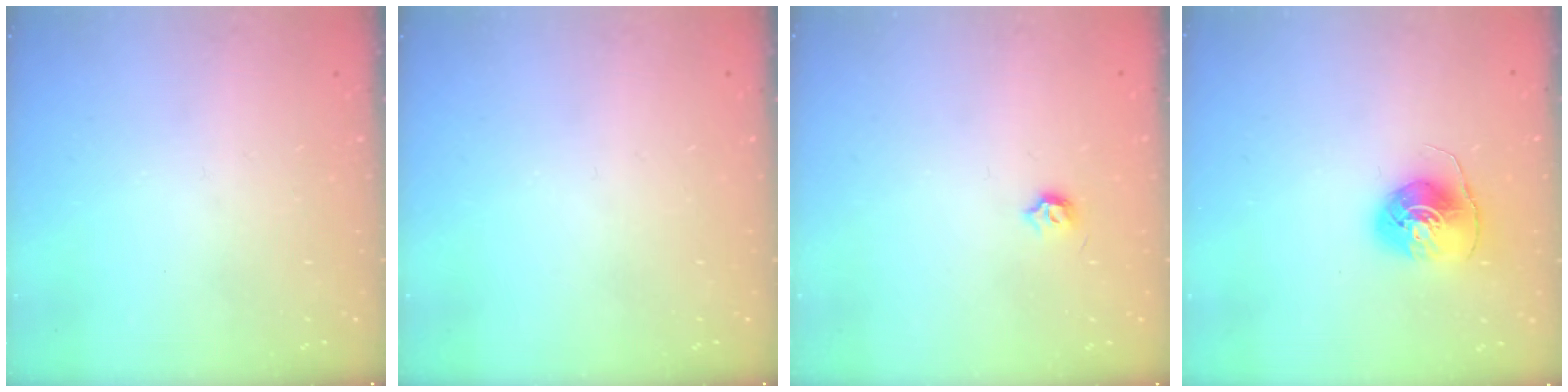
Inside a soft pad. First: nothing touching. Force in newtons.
{"total": 0.0}
{"total": 3.9, "press": 3.9, "slide": 0.6}
{"total": 8.3, "press": 8.3, "slide": 0.4}